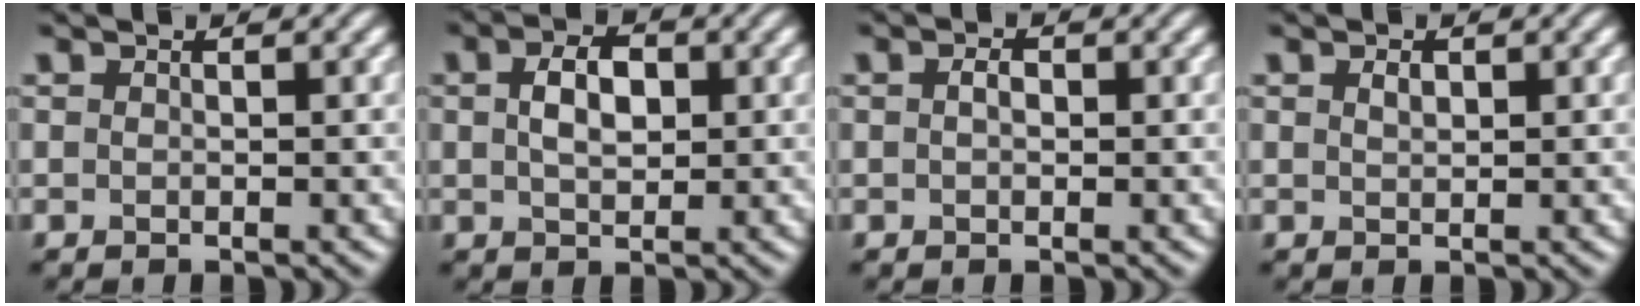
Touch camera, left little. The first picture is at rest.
{"total": 3.6, "force": [0.7, 2.2, 2.8], "torque": [-0.055, 0.005, 0.011]}
{"total": 1.1, "force": [0.1, 0.7, 0.9], "torque": [-0.016, 0.002, -0.001]}
{"total": 0.9, "force": [0.4, 0.5, 0.6], "torque": [-0.013, 0.001, 0.009]}